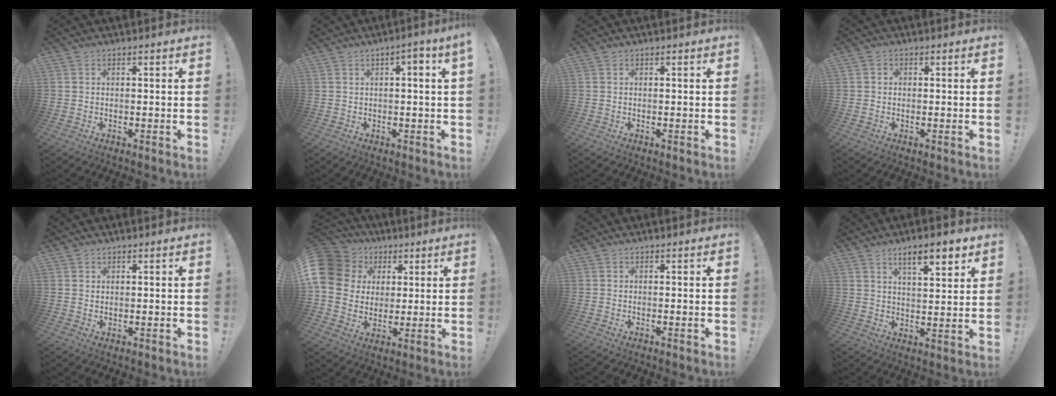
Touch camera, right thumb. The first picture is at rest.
{"total": 3.6, "force": [0.3, -0.3, 3.6], "torque": [-0.057, -0.004, 0.001]}
{"total": 0.0}
{"total": 1.1, "force": [-0.2, 1.0, 0.3], "torque": [-0.008, 0.005, -0.003]}
{"total": 1.2, "force": [1.1, 0.6, 0.3], "torque": [-0.001, -0.003, 0.020]}
{"total": 15.2, "force": [4.1, 13.0, 6.6], "torque": [-0.113, -0.014, 0.089]}
{"total": 0.0}
{"total": 9.2, "force": [5.8, 2.4, 6.6], "torque": [-0.089, -0.031, 0.095]}